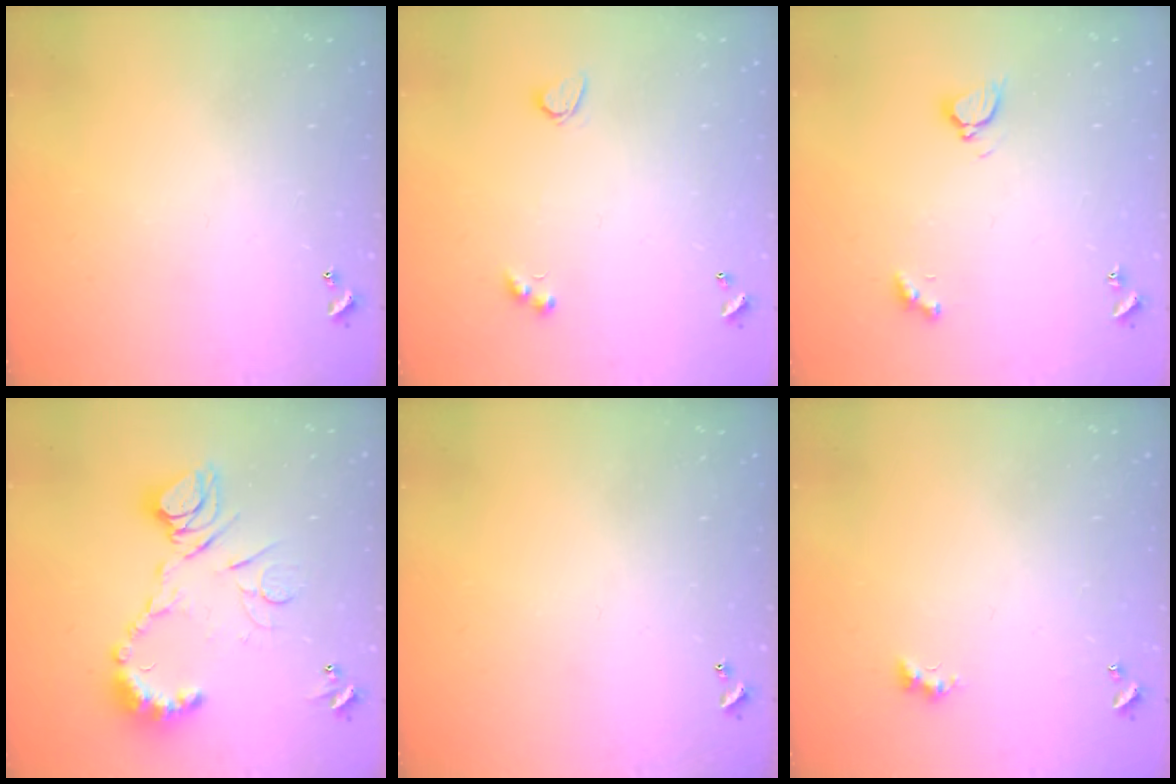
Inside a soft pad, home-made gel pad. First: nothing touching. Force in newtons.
{"total": 3.1, "press": 2.9, "slide": 1.0}
{"total": 3.4, "press": 3.3, "slide": 0.4}
{"total": 16.1, "press": 16.0, "slide": 1.8}
{"total": 0.0}
{"total": 2.7, "press": 2.6, "slide": 0.6}